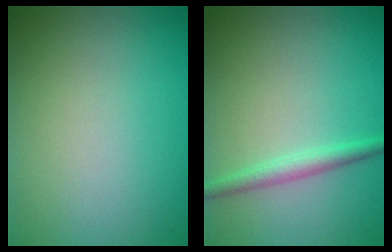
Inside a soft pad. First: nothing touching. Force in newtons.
{"total": 1.9, "press": 1.9, "slide": 0.1}